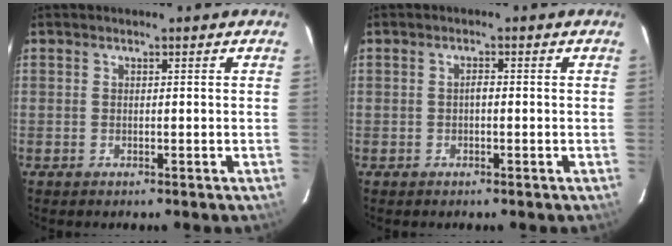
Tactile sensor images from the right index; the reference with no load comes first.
{"total": 0.9, "force": [-0.2, 0.4, 0.8], "torque": [-0.014, 0.006, -0.005]}